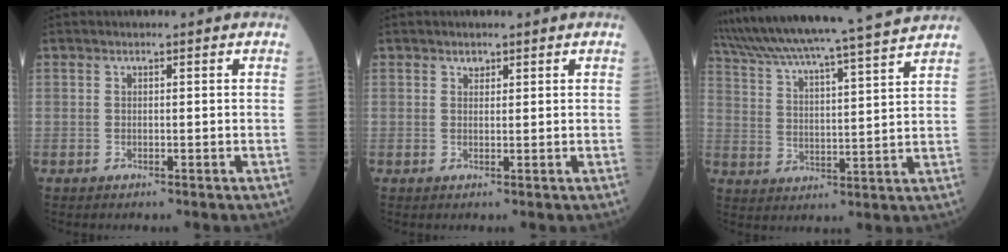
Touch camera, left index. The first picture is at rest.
{"total": 0.9, "force": [0.7, 0.5, 0.3], "torque": [-0.008, -0.003, 0.010]}
{"total": 21.5, "force": [19.3, -1.3, 9.5], "torque": [-0.179, -0.012, 0.290]}